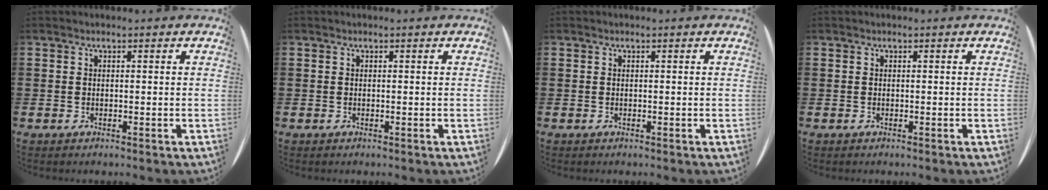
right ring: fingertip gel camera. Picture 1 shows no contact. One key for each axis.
{"total": 0.0}
{"total": 0.0}
{"total": 0.0}